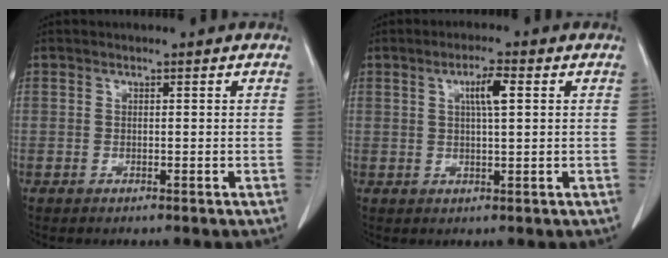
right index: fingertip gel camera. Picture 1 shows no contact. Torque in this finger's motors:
{"motor_torque": [0.25, 0.13, 0.24, 0.06]}